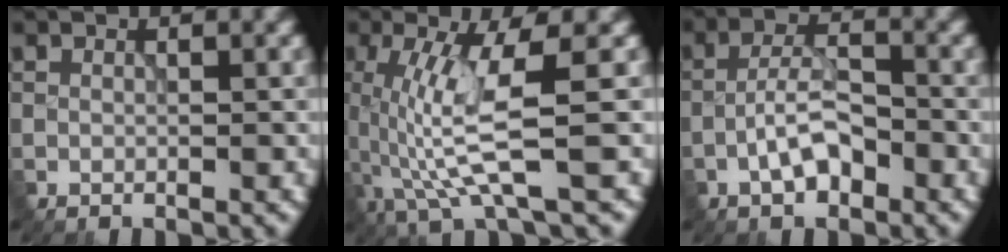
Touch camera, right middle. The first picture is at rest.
{"total": 6.0, "force": [-0.5, 0.9, 5.9], "torque": [-0.128, 0.000, -0.006]}
{"total": 3.7, "force": [-1.8, 1.6, 2.9], "torque": [-0.051, 0.011, -0.037]}